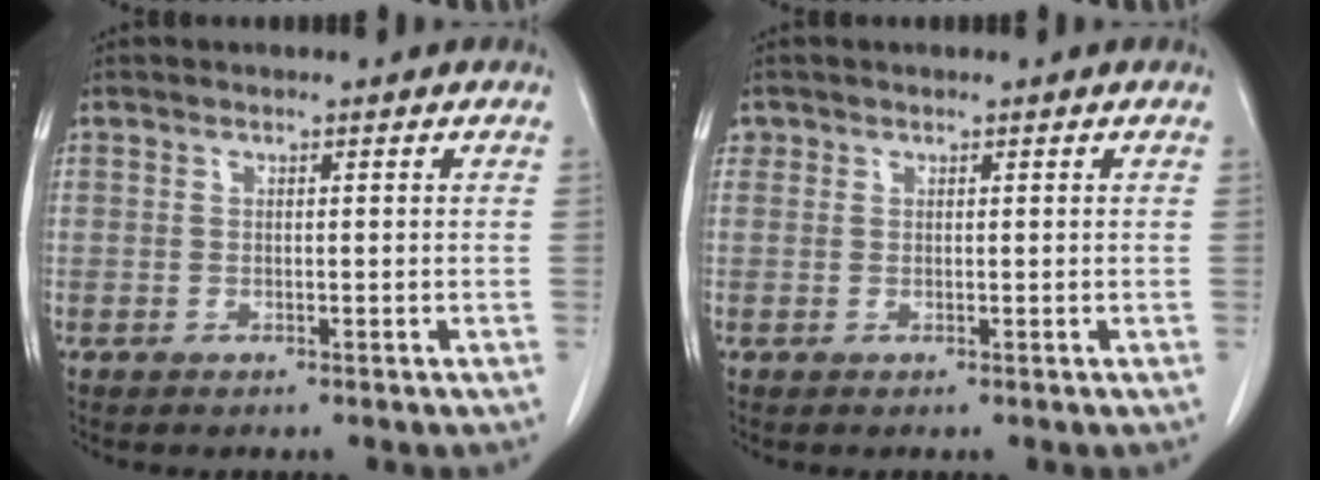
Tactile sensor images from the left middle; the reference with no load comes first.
{"total": 0.7, "force": [0.4, 0.6, 0.0], "torque": [0.006, 0.005, 0.006]}